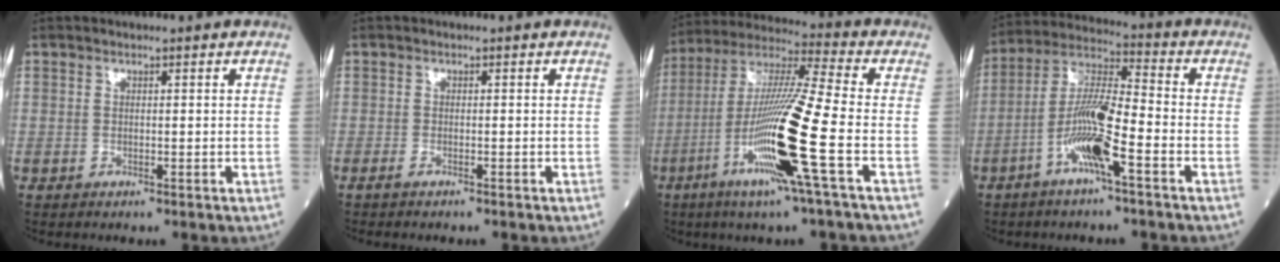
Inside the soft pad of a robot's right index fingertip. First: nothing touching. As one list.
[{"total": 1.2, "force": [-1.0, 0.1, 0.6], "torque": [-0.014, -0.002, -0.013]}, {"total": 17.0, "force": [-5.6, -1.1, 16.0], "torque": [-0.319, -0.018, -0.115]}, {"total": 10.7, "force": [-4.2, 1.0, 9.8], "torque": [-0.198, 0.006, -0.086]}]